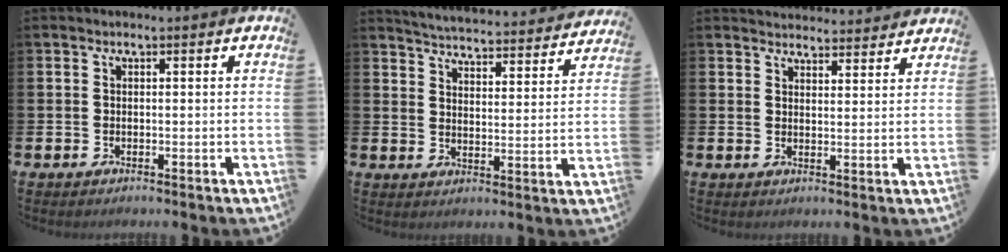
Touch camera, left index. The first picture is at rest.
{"total": 4.9, "force": [4.9, 0.2, 0.4], "torque": [-0.036, -0.041, 0.083]}
{"total": 3.8, "force": [3.7, 0.5, -0.2], "torque": [0.004, -0.024, 0.067]}